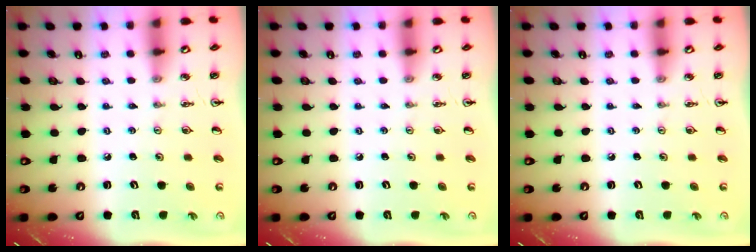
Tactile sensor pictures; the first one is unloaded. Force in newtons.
{"total": 0.0}
{"total": 0.0}